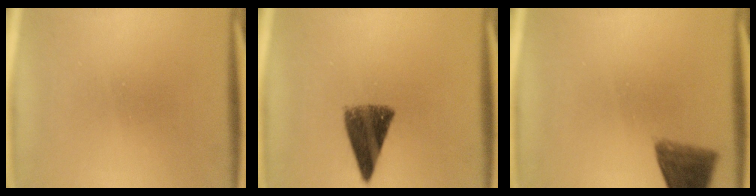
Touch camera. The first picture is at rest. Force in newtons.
{"total": 8.8}
{"total": 6.4}